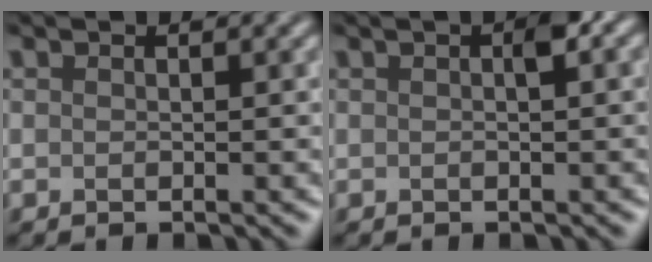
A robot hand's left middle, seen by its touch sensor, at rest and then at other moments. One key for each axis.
{"total": 1.7, "fx": 0.3, "fy": 0.5, "fz": 1.6, "tx": -0.020, "ty": 0.008, "tz": 0.005}